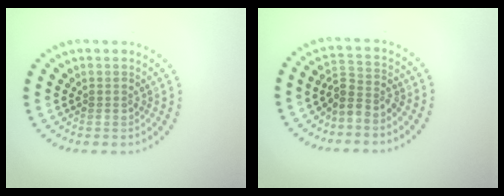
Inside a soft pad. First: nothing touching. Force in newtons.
{"total": 2.5, "press": 1.9, "slide": 1.7}